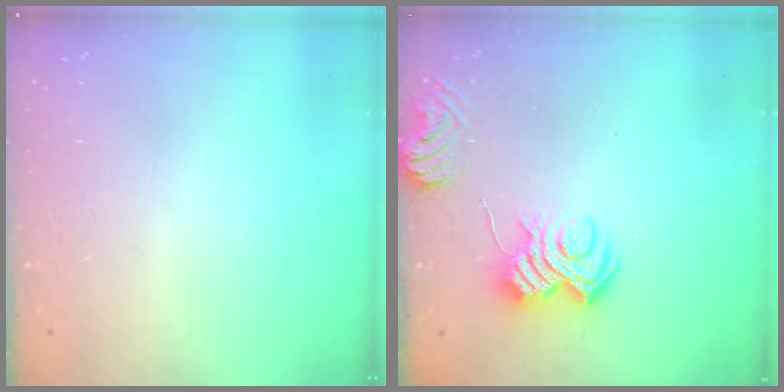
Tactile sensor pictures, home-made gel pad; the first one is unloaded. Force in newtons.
{"total": 7.2, "press": 7.2, "slide": 0.5}